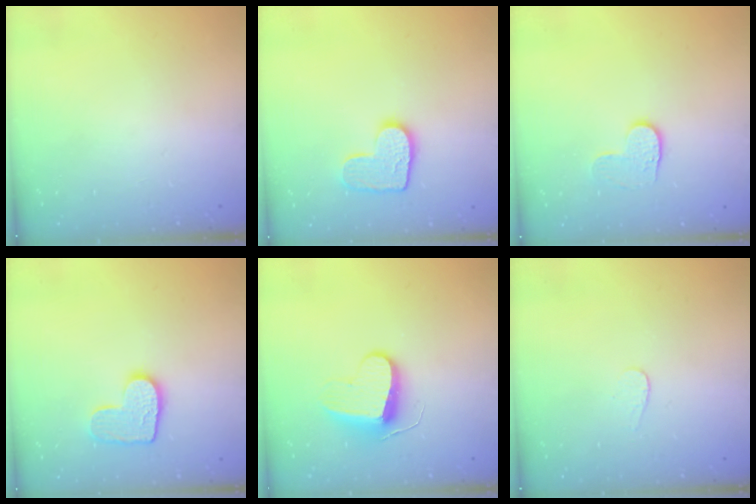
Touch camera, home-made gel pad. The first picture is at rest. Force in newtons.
{"total": 10.3, "press": 10.2, "slide": 0.6}
{"total": 4.0, "press": 4.0, "slide": 0.4}
{"total": 10.3, "press": 10.2, "slide": 0.6}
{"total": 9.2, "press": 9.2, "slide": 0.4}
{"total": 3.0, "press": 3.0, "slide": 0.3}